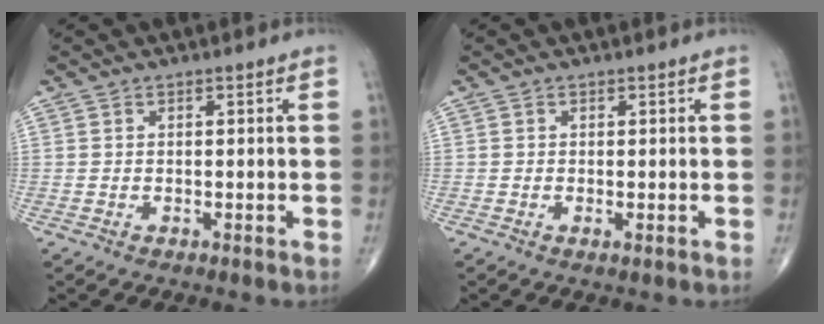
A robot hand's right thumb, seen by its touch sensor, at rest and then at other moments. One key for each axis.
{"total": 0.5, "fx": -0.1, "fy": 0.1, "fz": 0.5, "tx": -0.011, "ty": -0.004, "tz": -0.004}